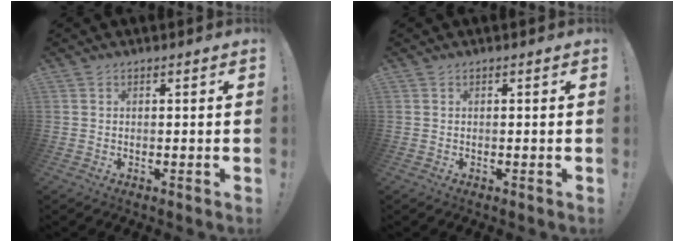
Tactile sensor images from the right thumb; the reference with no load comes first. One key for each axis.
{"total": 0.0}